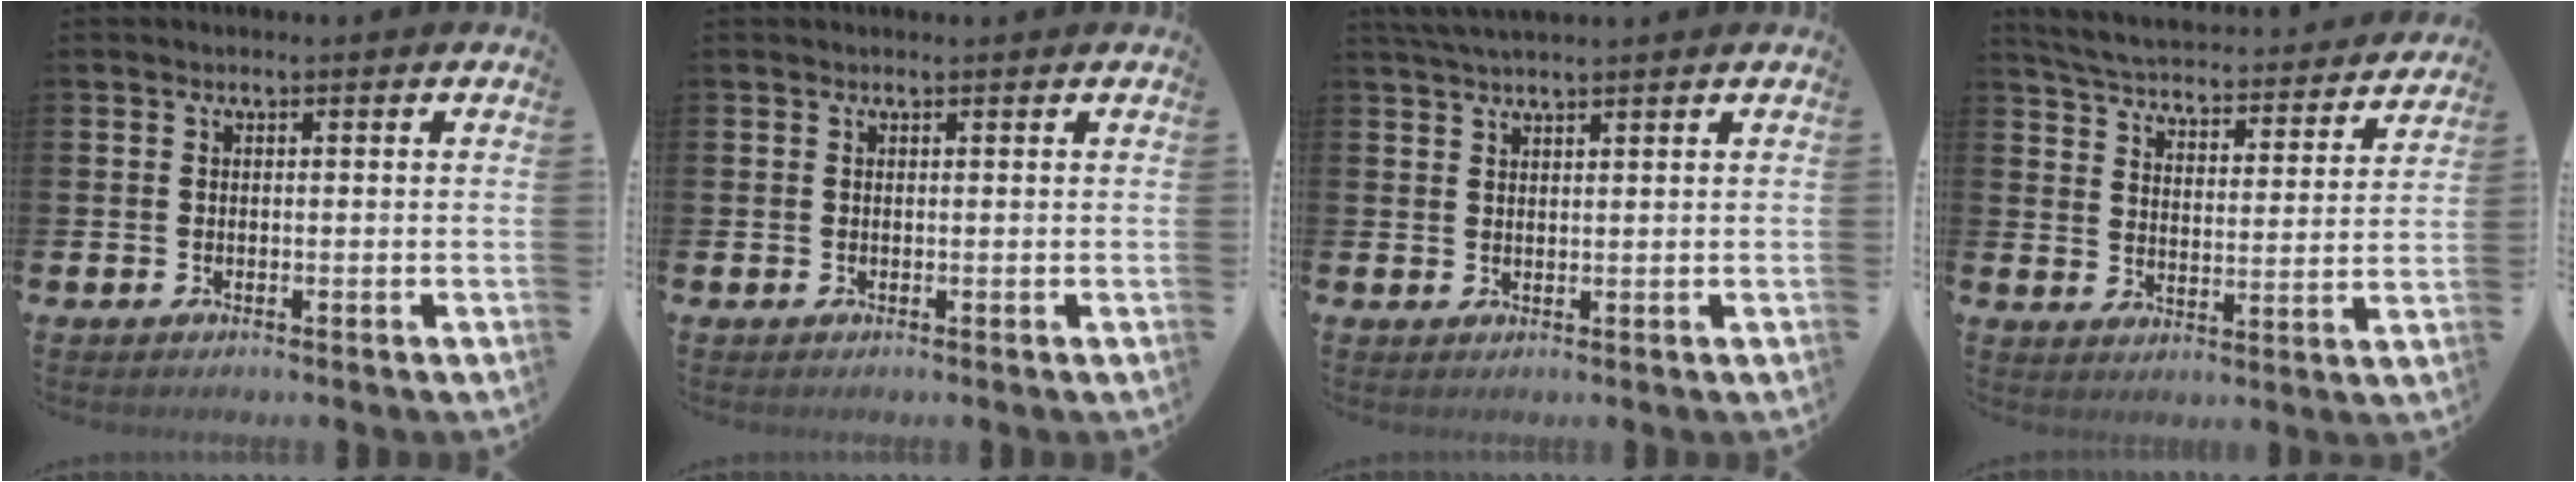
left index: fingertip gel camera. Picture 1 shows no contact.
{"total": 0.0}
{"total": 2.8, "force": [2.6, 0.0, 0.9], "torque": [-0.025, -0.001, 0.049]}
{"total": 4.8, "force": [4.6, 0.7, 1.0], "torque": [-0.042, -0.044, 0.074]}